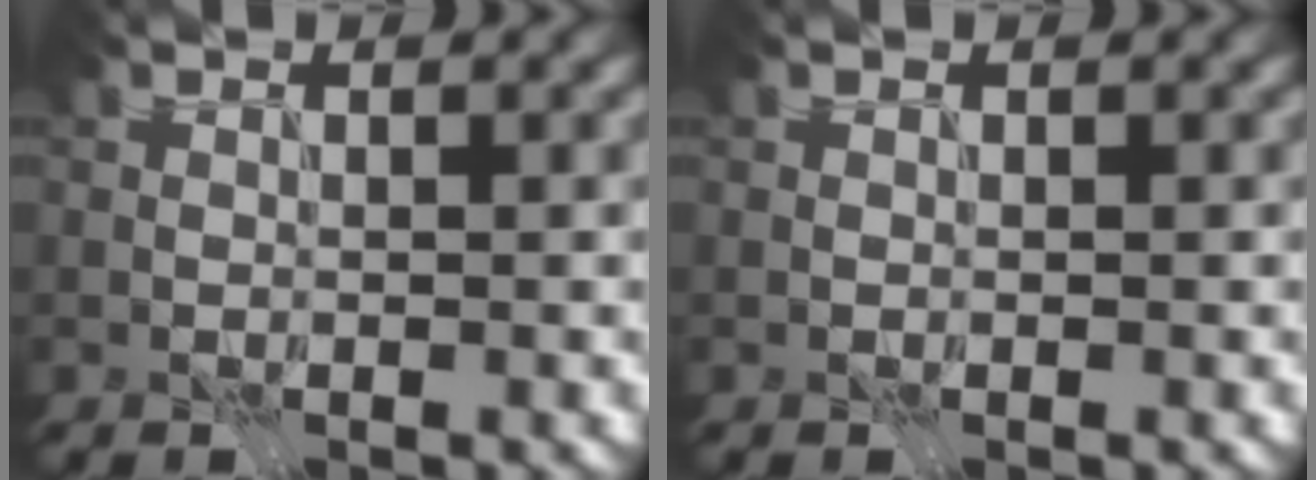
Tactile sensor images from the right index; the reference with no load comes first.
{"total": 0.0}